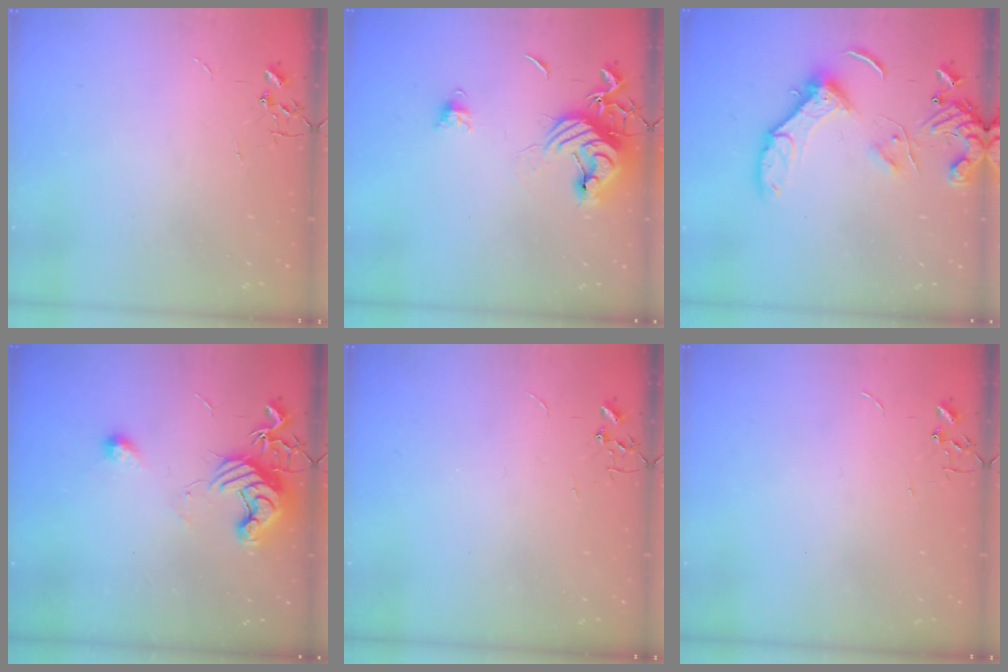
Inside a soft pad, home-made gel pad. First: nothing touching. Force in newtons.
{"total": 14.3, "press": 14.2, "slide": 1.4}
{"total": 13.5, "press": 13.4, "slide": 1.7}
{"total": 11.5, "press": 11.5, "slide": 0.5}
{"total": 0.0}
{"total": 0.0}